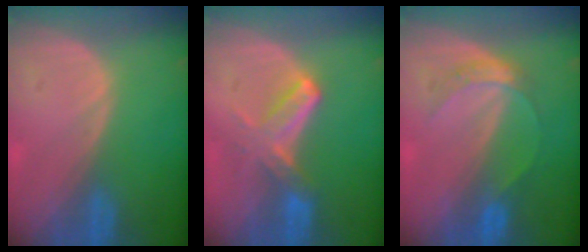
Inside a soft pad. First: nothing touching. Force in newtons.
{"total": 5.7, "press": 5.5, "slide": 1.4}
{"total": 3.8, "press": 3.8, "slide": 0.4}